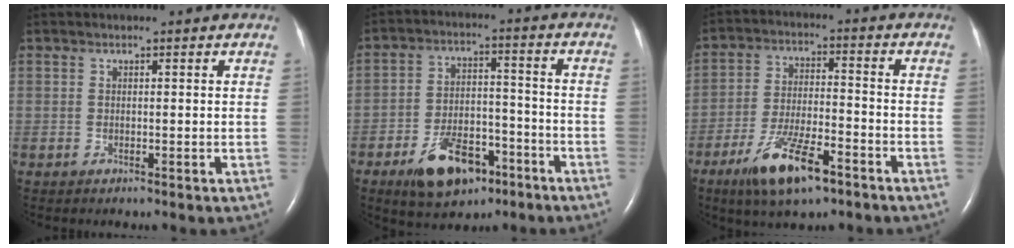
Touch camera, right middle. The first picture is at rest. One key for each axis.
{"total": 11.2, "fx": -6.6, "fy": 5.5, "fz": 7.2, "tx": -0.129, "ty": 0.005, "tz": -0.105}
{"total": 11.2, "fx": -6.9, "fy": 2.7, "fz": 8.4, "tx": -0.164, "ty": -0.014, "tz": -0.118}